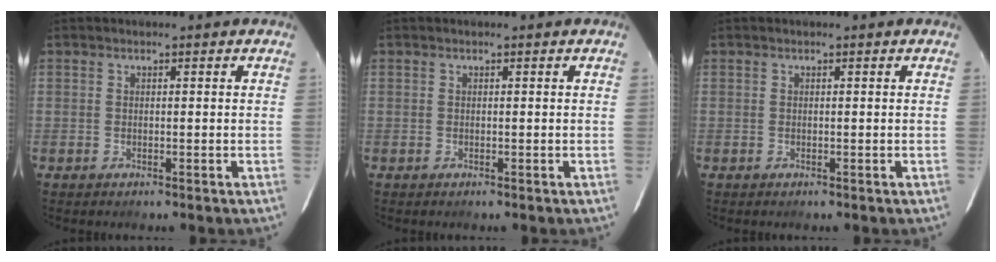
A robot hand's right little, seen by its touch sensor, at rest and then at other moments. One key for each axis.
{"total": 0.0}
{"total": 0.0}